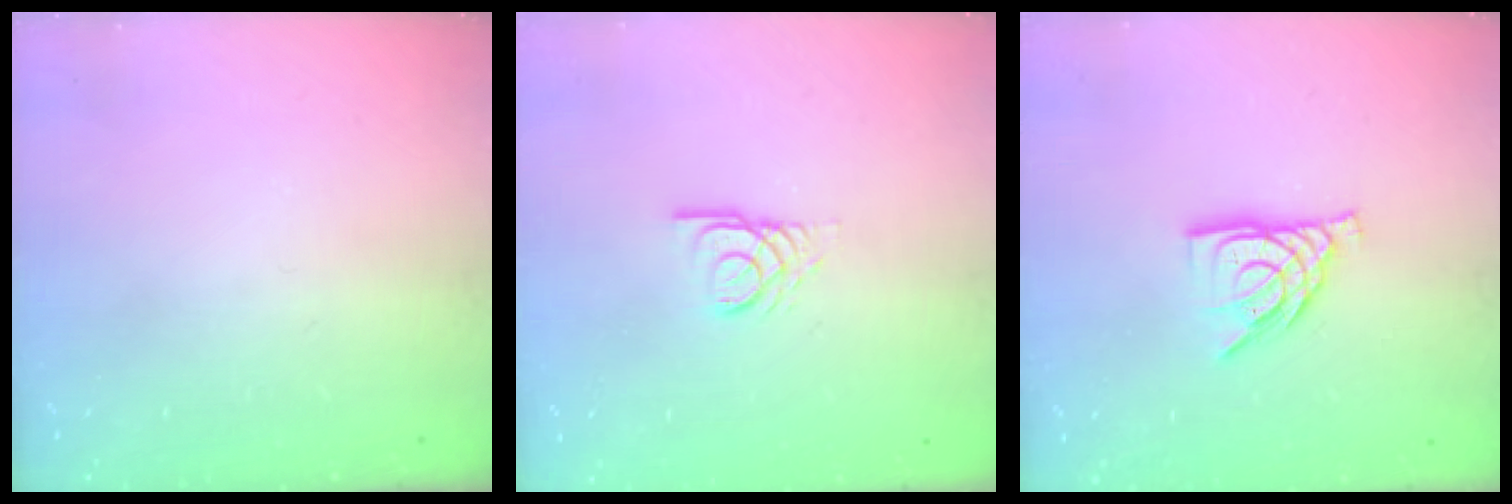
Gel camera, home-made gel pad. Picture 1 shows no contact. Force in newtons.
{"total": 3.1, "press": 3.0, "slide": 0.2}
{"total": 9.1, "press": 9.1, "slide": 0.8}